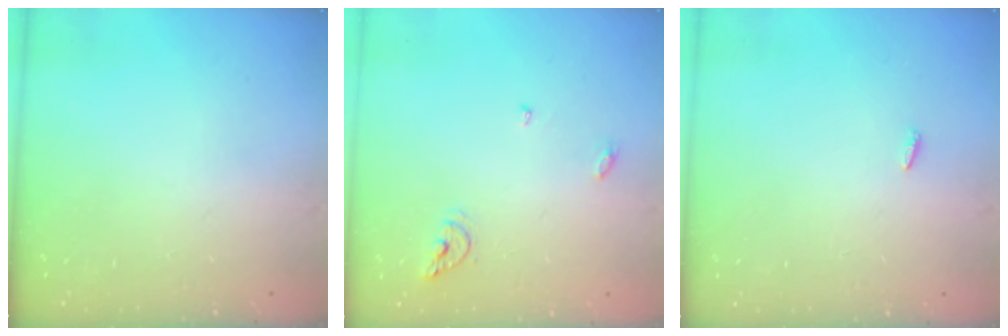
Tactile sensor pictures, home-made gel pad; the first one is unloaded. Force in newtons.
{"total": 5.8, "press": 5.8, "slide": 0.4}
{"total": 2.1, "press": 1.9, "slide": 0.7}